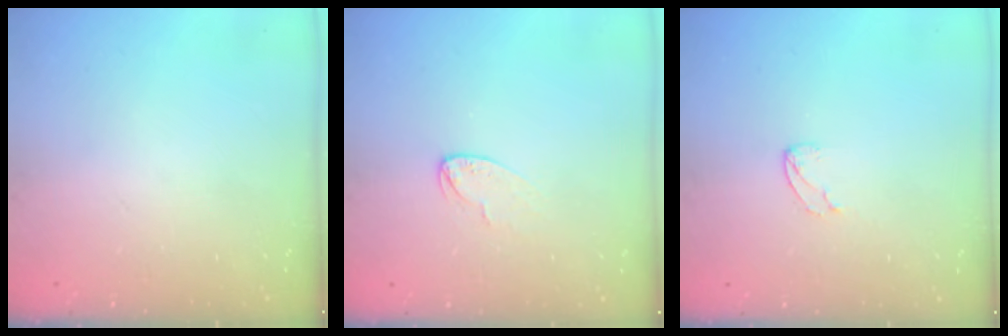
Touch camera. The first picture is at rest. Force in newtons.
{"total": 3.7, "press": 3.7, "slide": 0.2}
{"total": 2.5, "press": 2.5, "slide": 0.2}